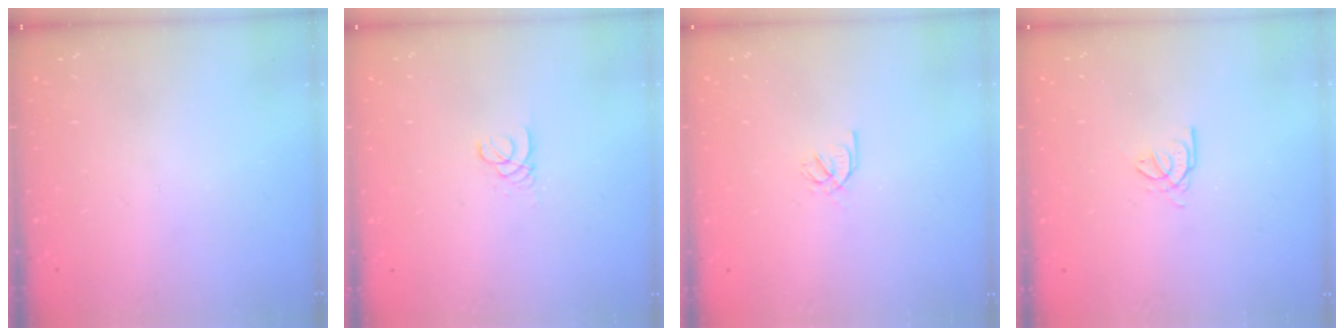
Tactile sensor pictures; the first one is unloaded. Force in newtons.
{"total": 1.8, "press": 1.8, "slide": 0.2}
{"total": 2.1, "press": 2.1, "slide": 0.2}
{"total": 2.7, "press": 2.7, "slide": 0.4}